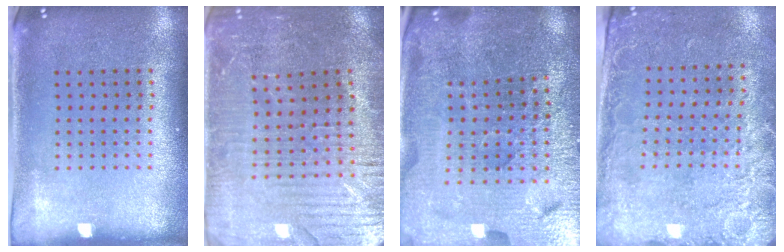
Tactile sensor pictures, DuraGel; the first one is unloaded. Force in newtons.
{"total": 3.2, "press": 3.1, "slide": 0.6}
{"total": 5.1, "press": 4.9, "slide": 1.5}
{"total": 2.5, "press": 2.1, "slide": 1.4}